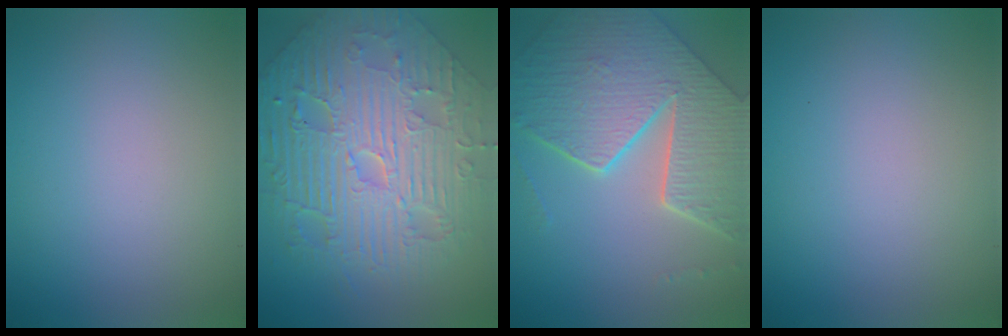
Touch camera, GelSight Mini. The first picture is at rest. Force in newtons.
{"total": 11.9, "press": 7.8, "slide": 9.0}
{"total": 8.8, "press": 6.3, "slide": 6.2}
{"total": 0.0}